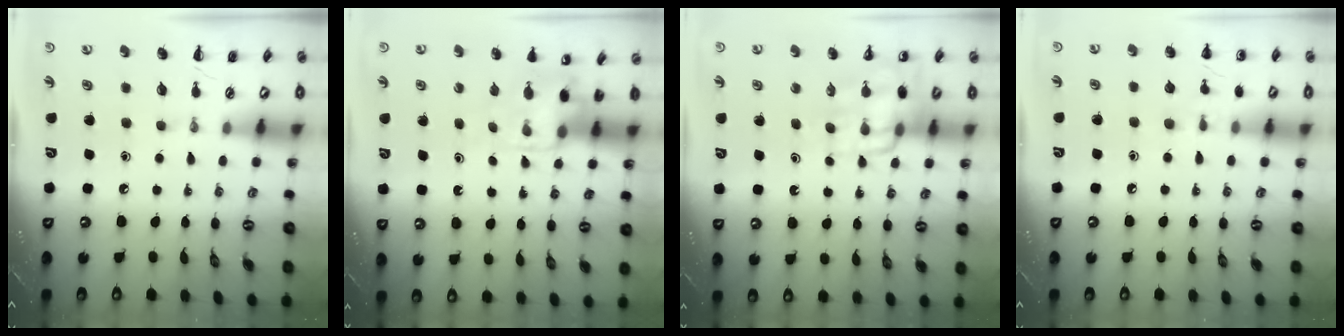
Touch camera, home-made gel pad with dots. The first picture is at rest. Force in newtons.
{"total": 5.7, "press": 5.6, "slide": 0.9}
{"total": 11.6, "press": 11.2, "slide": 3.1}
{"total": 6.8, "press": 6.6, "slide": 1.8}